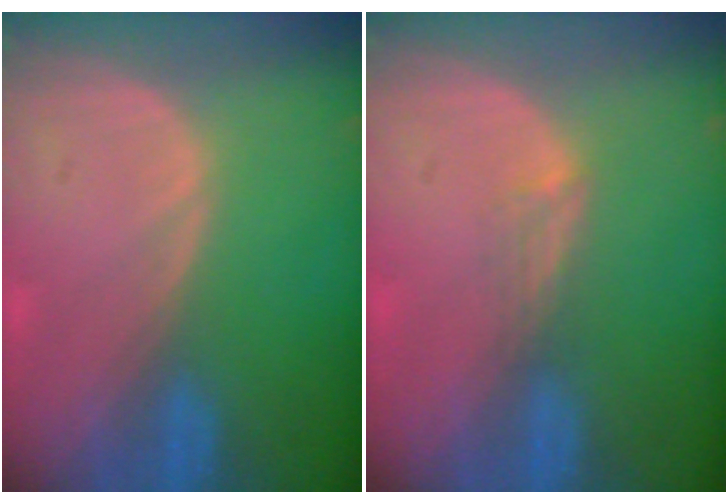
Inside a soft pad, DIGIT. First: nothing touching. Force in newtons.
{"total": 1.8, "press": 1.3, "slide": 1.2}